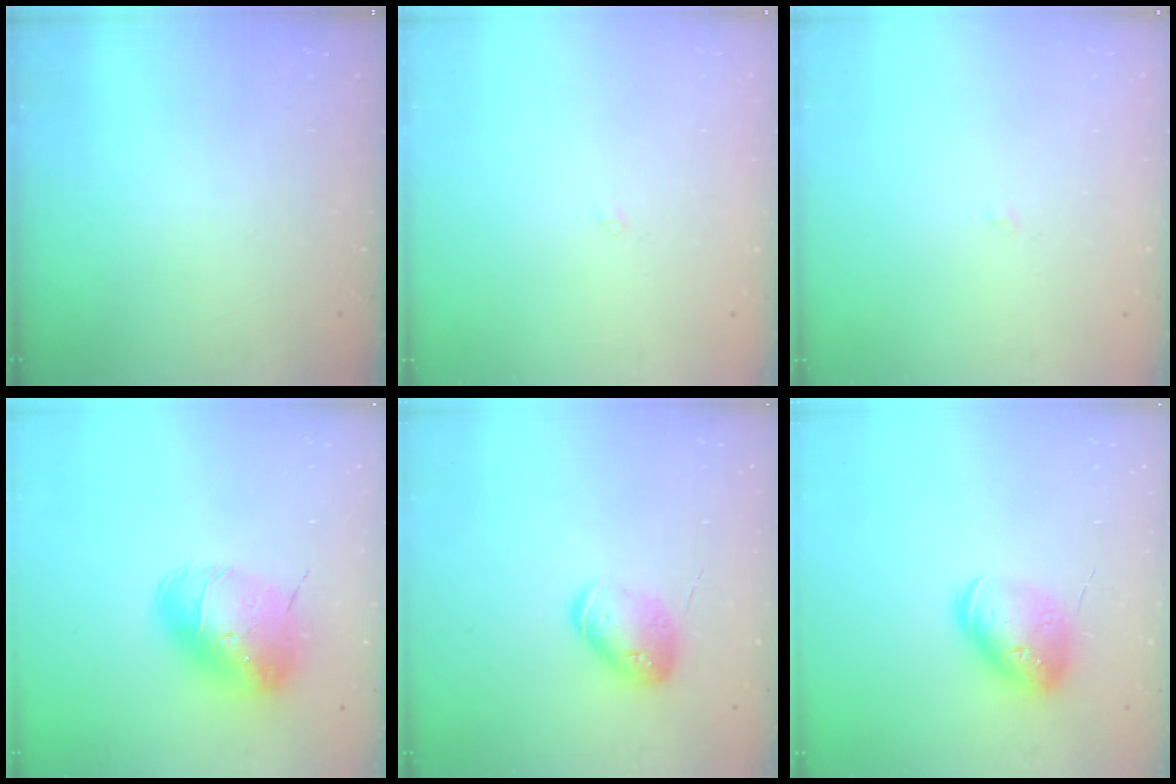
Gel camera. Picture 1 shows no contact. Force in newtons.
{"total": 1.7, "press": 1.7, "slide": 0.3}
{"total": 1.7, "press": 1.7, "slide": 0.3}
{"total": 15.3, "press": 15.1, "slide": 2.5}
{"total": 13.2, "press": 13.1, "slide": 1.4}
{"total": 13.2, "press": 13.1, "slide": 1.9}